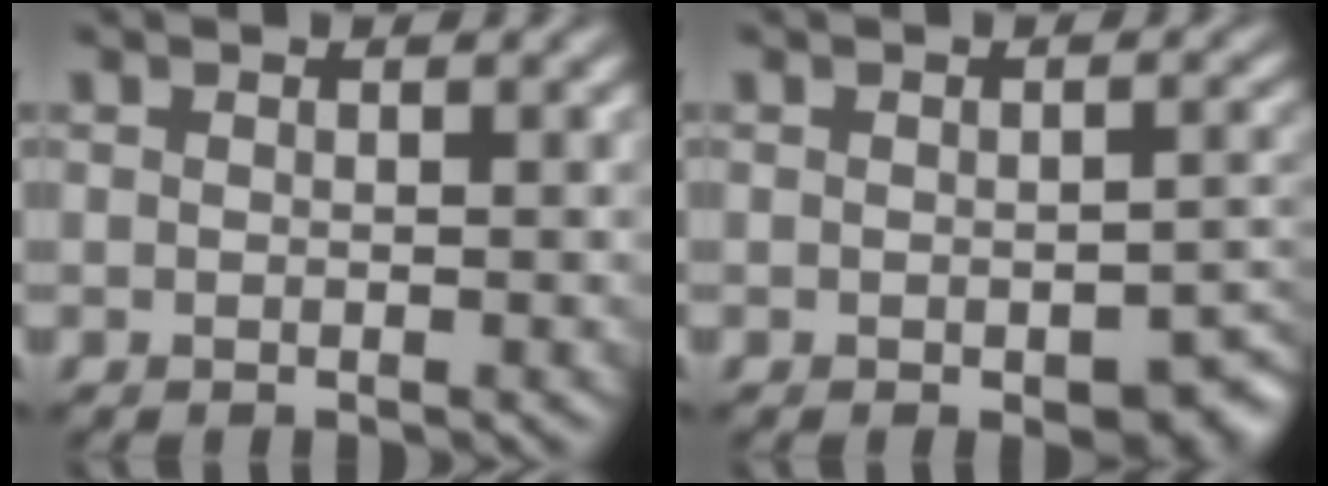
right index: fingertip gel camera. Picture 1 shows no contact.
{"total": 4.0, "force": [-1.5, 1.8, 3.3], "torque": [-0.042, -0.005, -0.014]}